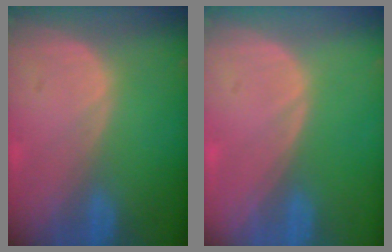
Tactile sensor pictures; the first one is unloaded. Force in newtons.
{"total": 0.0}